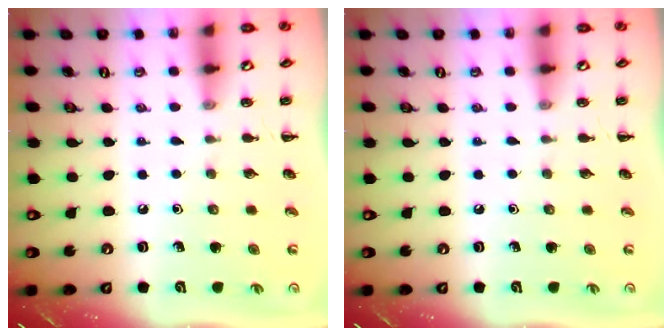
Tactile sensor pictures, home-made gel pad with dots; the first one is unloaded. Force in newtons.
{"total": 0.0}